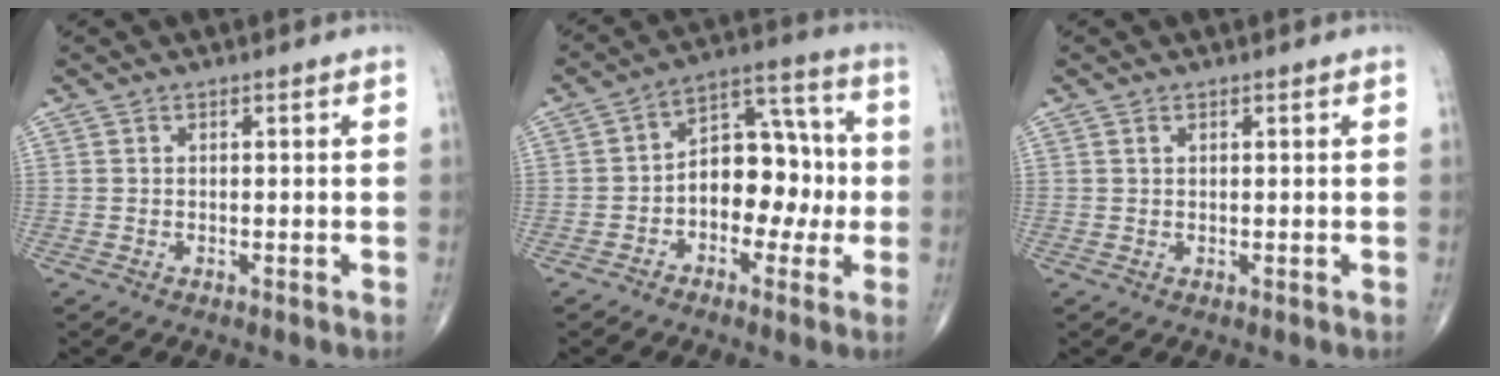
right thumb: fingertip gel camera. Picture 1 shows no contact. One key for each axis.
{"total": 12.3, "fx": -1.8, "fy": 8.2, "fz": 9.0, "tx": -0.095, "ty": 0.047, "tz": -0.039}
{"total": 0.6, "fx": 0.3, "fy": 0.3, "fz": 0.3, "tx": -0.007, "ty": 0.002, "tz": 0.007}